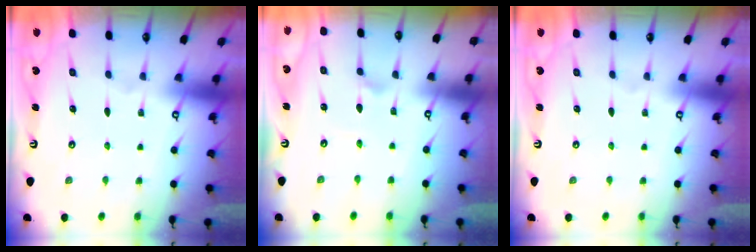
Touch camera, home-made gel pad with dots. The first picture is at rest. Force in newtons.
{"total": 1.7, "press": 1.6, "slide": 0.1}
{"total": 0.0}